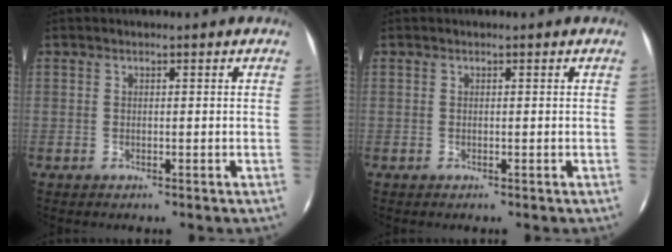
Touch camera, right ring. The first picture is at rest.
{"total": 0.0}